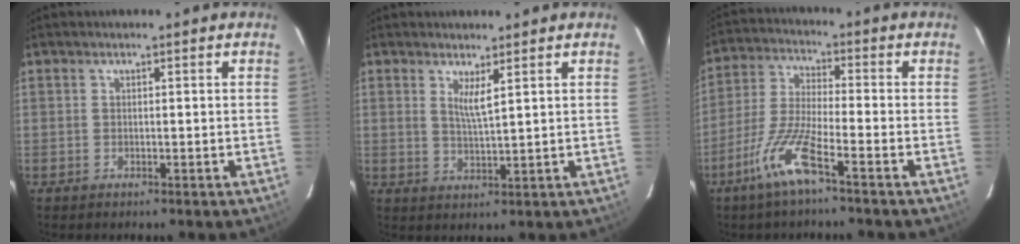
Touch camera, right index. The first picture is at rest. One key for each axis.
{"total": 3.0, "fx": 1.6, "fy": 0.1, "fz": 2.5, "tx": -0.048, "ty": -0.008, "tz": 0.027}
{"total": 9.2, "fx": -5.7, "fy": 0.5, "fz": 7.3, "tx": -0.161, "ty": -0.005, "tz": -0.113}